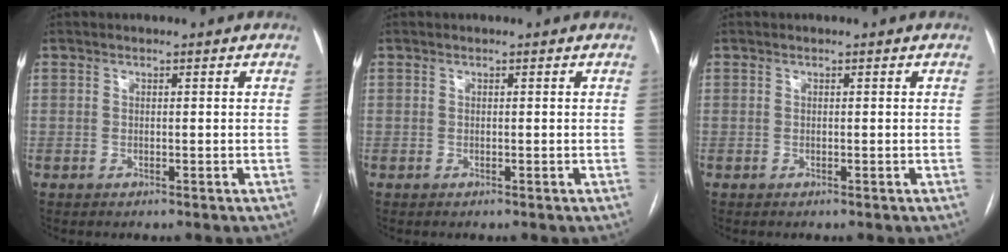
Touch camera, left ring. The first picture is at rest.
{"total": 0.0}
{"total": 0.0}